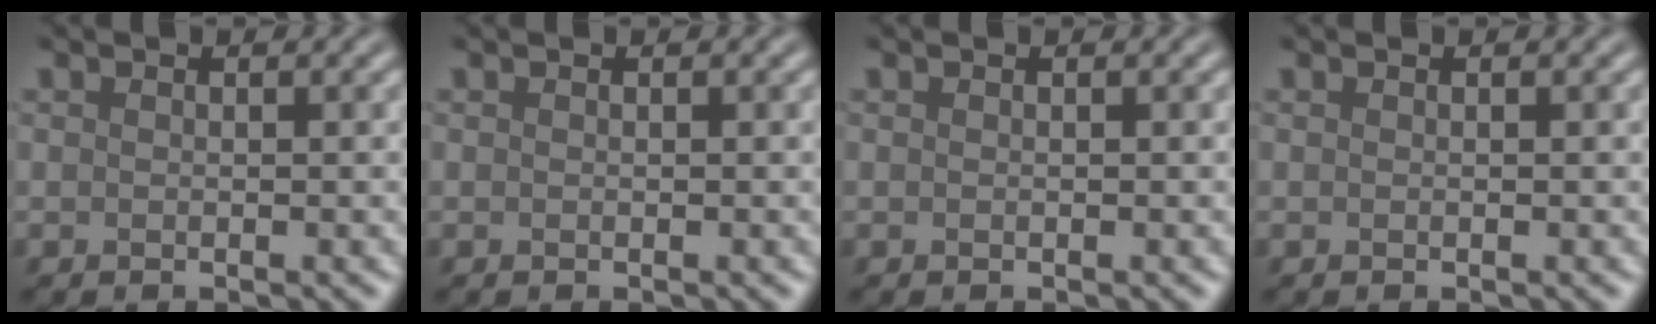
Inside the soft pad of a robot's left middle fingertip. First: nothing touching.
{"total": 0.0}
{"total": 0.0}
{"total": 0.0}